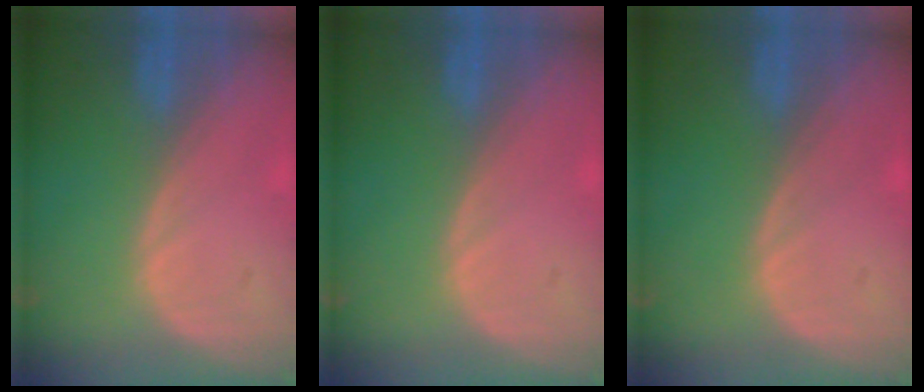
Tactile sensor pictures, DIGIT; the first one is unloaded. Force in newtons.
{"total": 0.0}
{"total": 0.0}